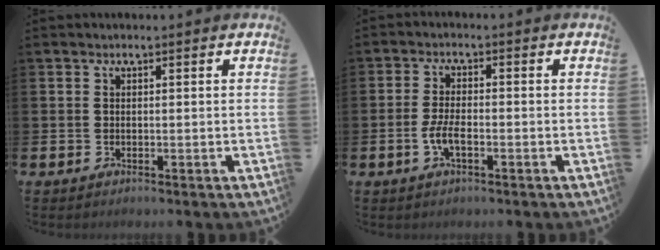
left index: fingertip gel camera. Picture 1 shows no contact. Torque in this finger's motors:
{"motor_torque": [0.76, 0.24, 0.15, 0.14]}